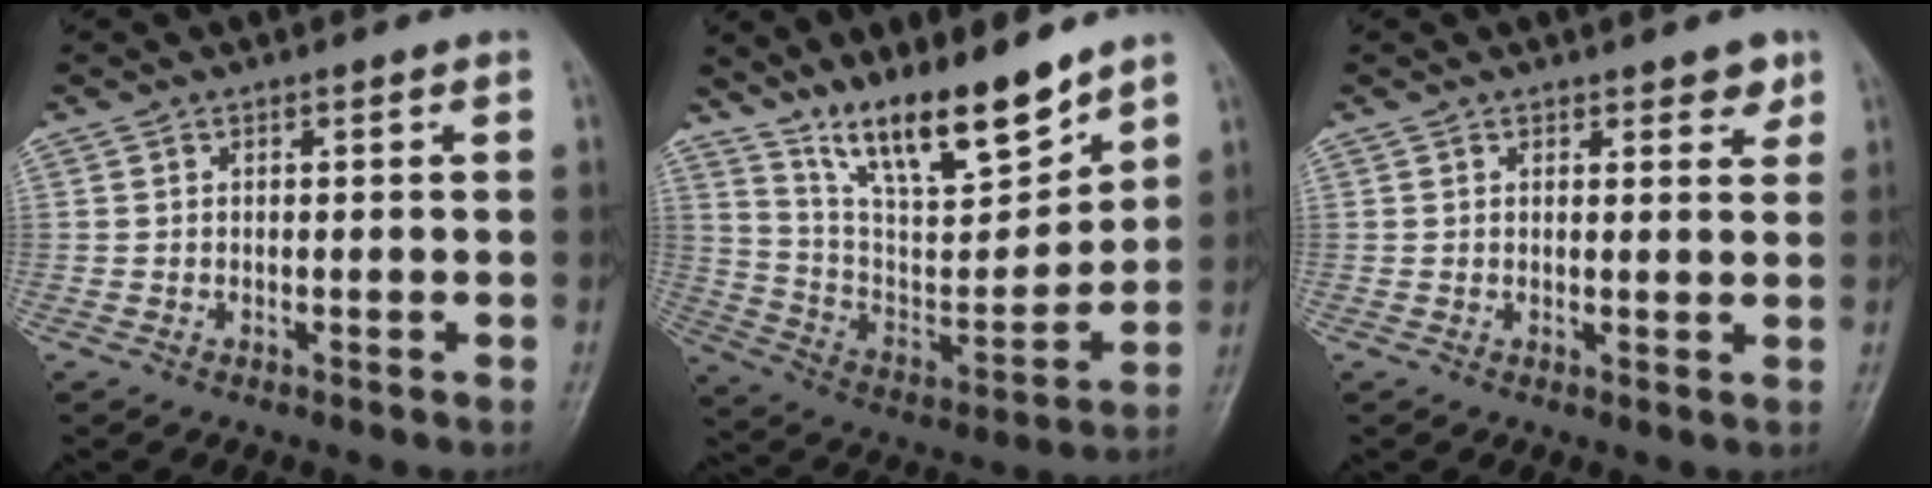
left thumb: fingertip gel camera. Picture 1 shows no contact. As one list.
[{"total": 17.2, "force": [13.0, 4.3, 10.3], "torque": [-0.139, -0.079, 0.241]}, {"total": 2.7, "force": [1.9, 1.3, 1.4], "torque": [0.002, -0.010, 0.024]}]